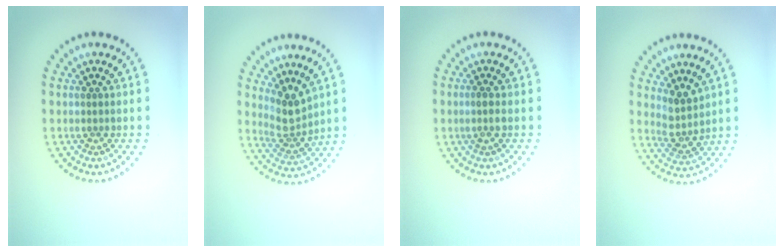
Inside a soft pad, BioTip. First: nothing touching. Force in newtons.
{"total": 2.8, "press": 2.1, "slide": 1.9}
{"total": 1.0, "press": 0.8, "slide": 0.5}
{"total": 2.7, "press": 2.1, "slide": 1.6}